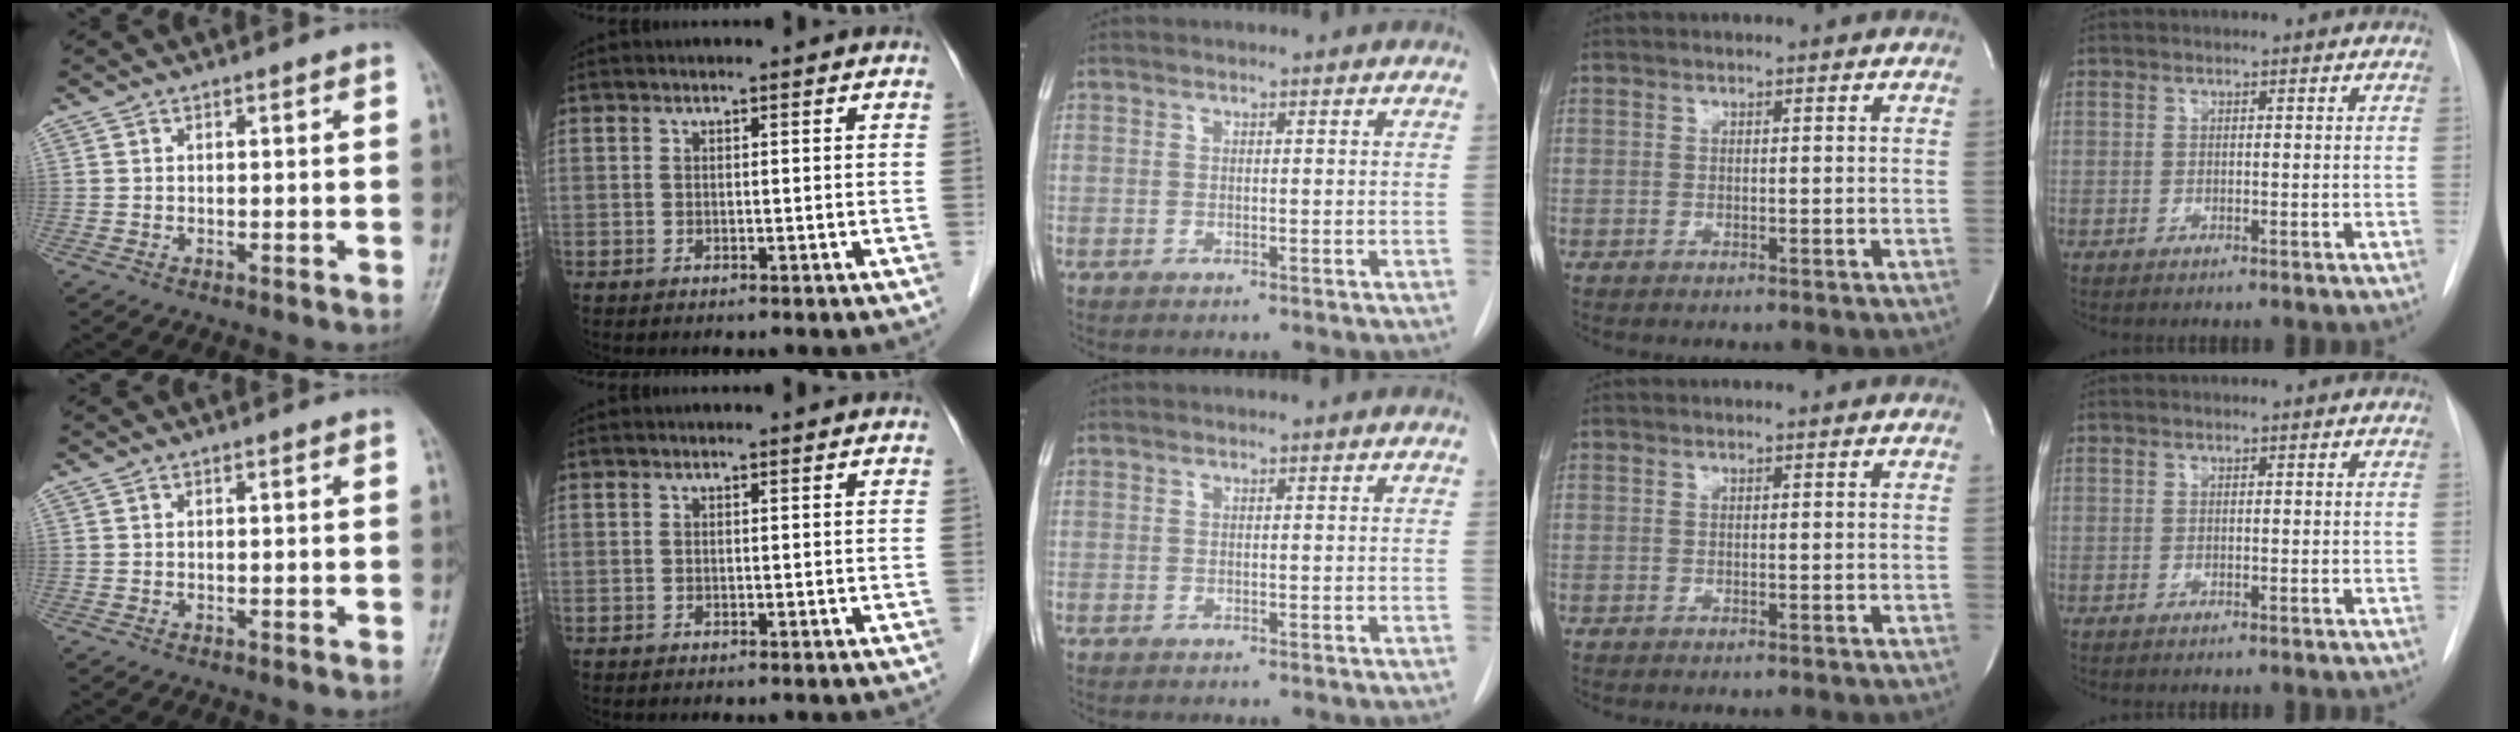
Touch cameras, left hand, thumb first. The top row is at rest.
{}